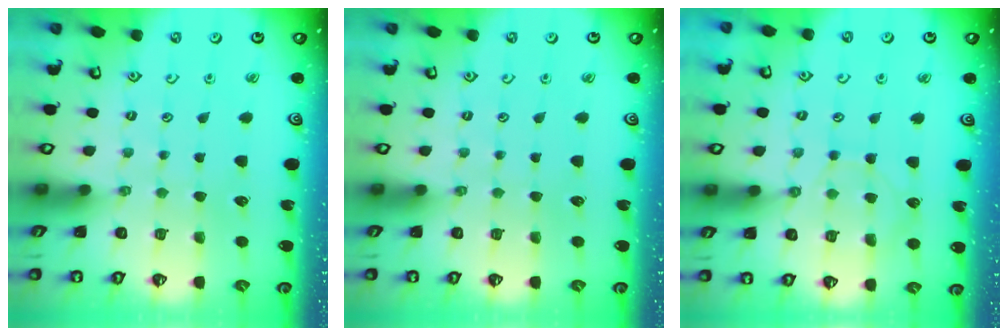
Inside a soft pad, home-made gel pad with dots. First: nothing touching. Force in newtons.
{"total": 0.0}
{"total": 7.0, "press": 6.9, "slide": 0.7}